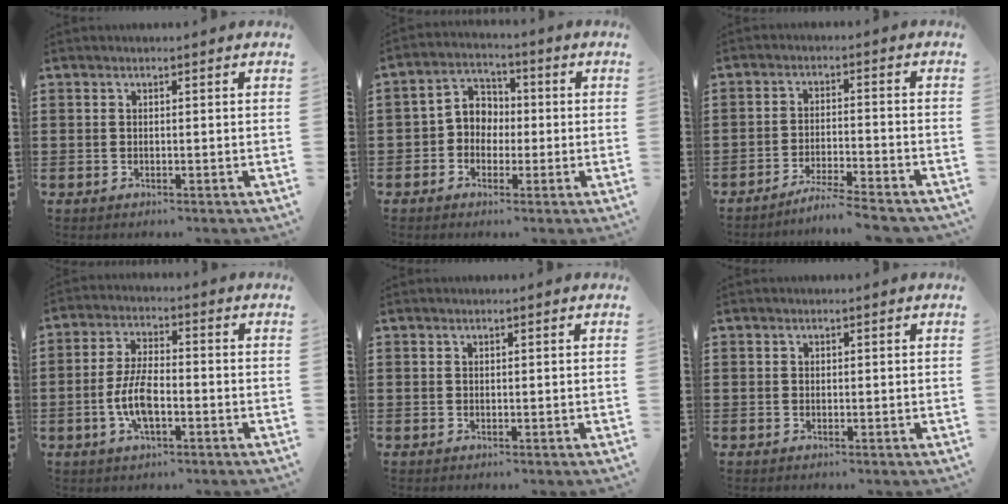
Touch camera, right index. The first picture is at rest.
{"total": 4.6, "force": [-1.0, 4.1, 1.7], "torque": [-0.048, 0.015, -0.025]}
{"total": 4.5, "force": [-4.2, -0.5, 1.5], "torque": [-0.033, -0.009, -0.085]}
{"total": 6.9, "force": [-2.0, 2.9, 5.9], "torque": [-0.143, -0.003, -0.046]}
{"total": 0.0}
{"total": 0.0}